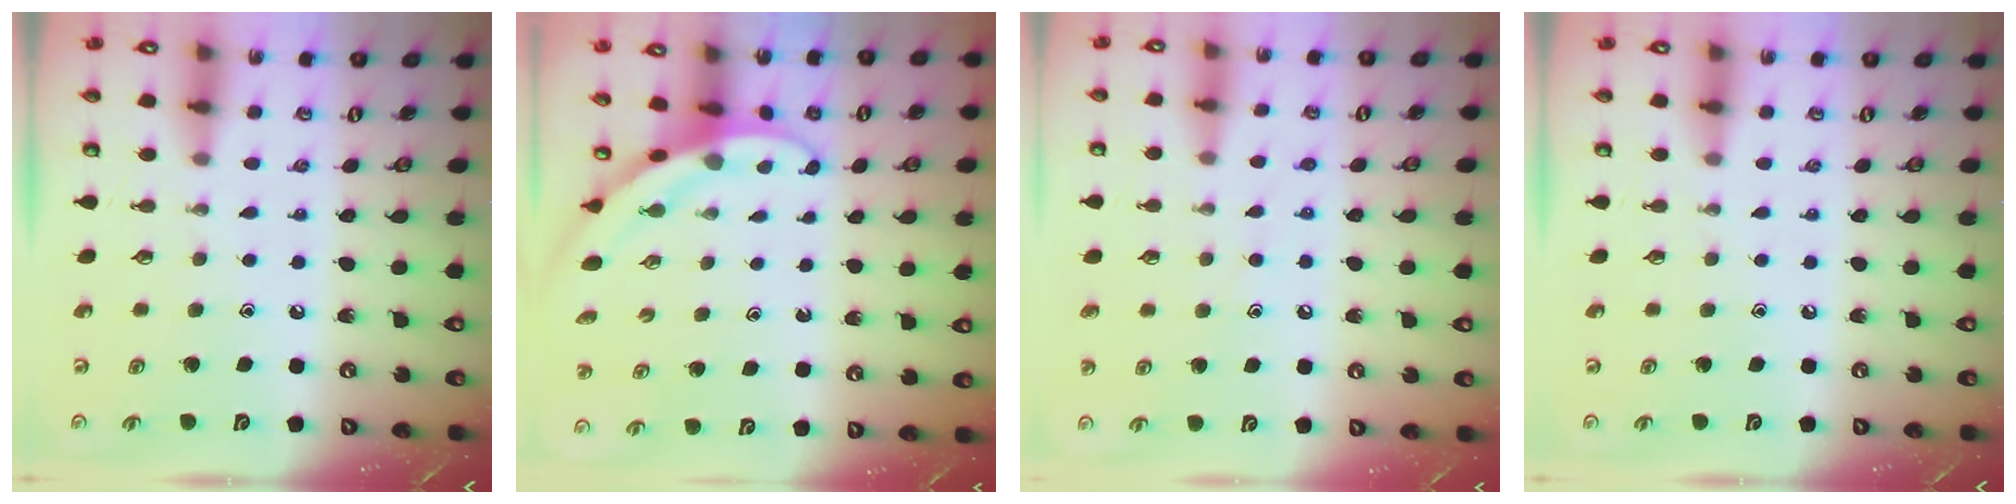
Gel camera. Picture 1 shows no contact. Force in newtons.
{"total": 4.1, "press": 4.1, "slide": 0.2}
{"total": 6.5, "press": 6.4, "slide": 0.7}
{"total": 0.0}